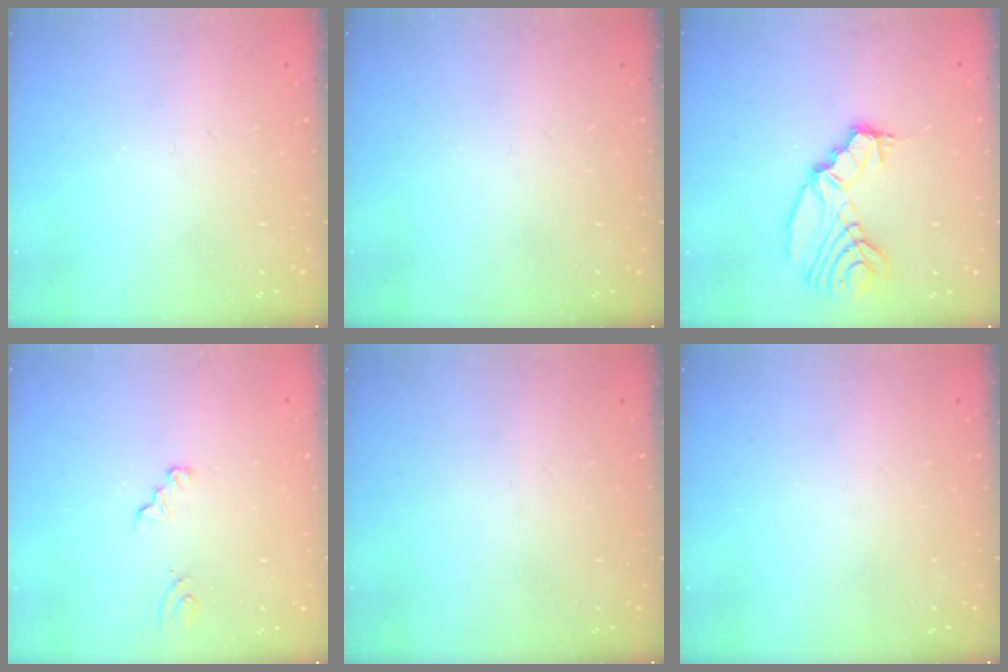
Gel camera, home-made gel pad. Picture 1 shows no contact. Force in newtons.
{"total": 0.0}
{"total": 11.6, "press": 10.9, "slide": 3.9}
{"total": 2.3, "press": 2.3, "slide": 0.2}
{"total": 0.0}
{"total": 0.0}